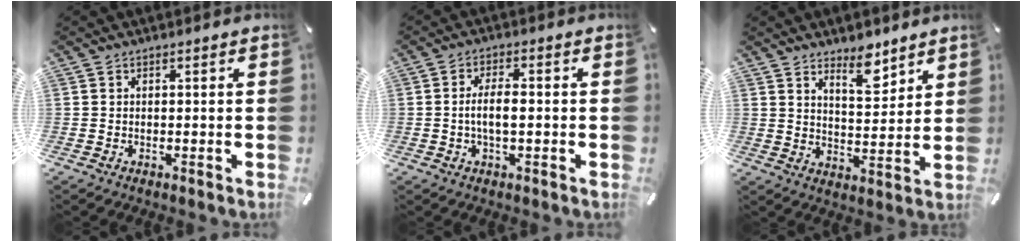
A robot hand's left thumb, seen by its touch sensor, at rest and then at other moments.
{"total": 5.2, "force": [-0.7, 2.0, 4.8], "torque": [-0.093, 0.006, -0.014]}
{"total": 7.7, "force": [6.5, 2.9, 2.9], "torque": [-0.030, -0.051, 0.112]}